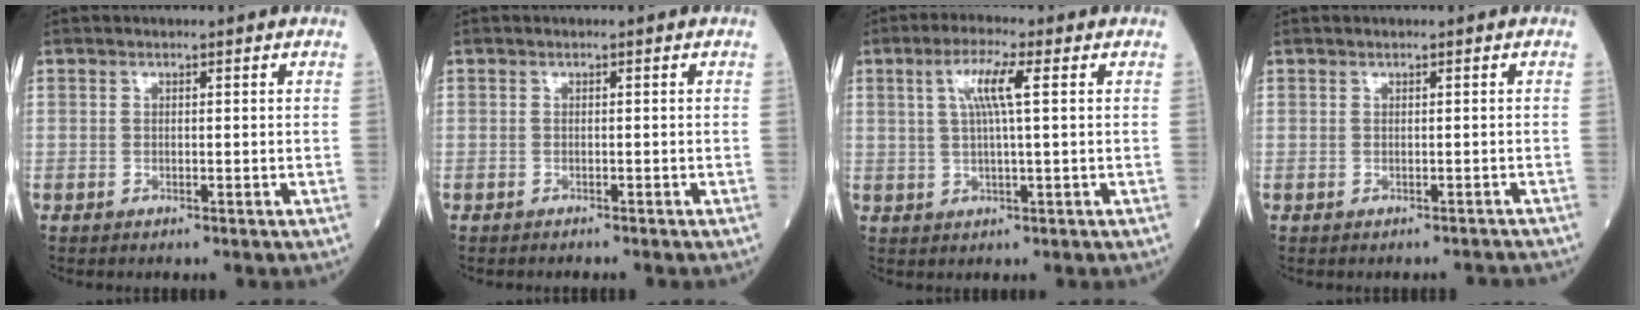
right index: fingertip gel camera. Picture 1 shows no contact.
{"total": 1.4, "force": [-1.3, 0.0, 0.5], "torque": [-0.008, 0.000, -0.013]}
{"total": 5.6, "force": [1.7, 0.0, 5.3], "torque": [-0.105, 0.008, 0.035]}
{"total": 1.1, "force": [-1.1, 0.0, 0.2], "torque": [0.003, -0.003, -0.008]}